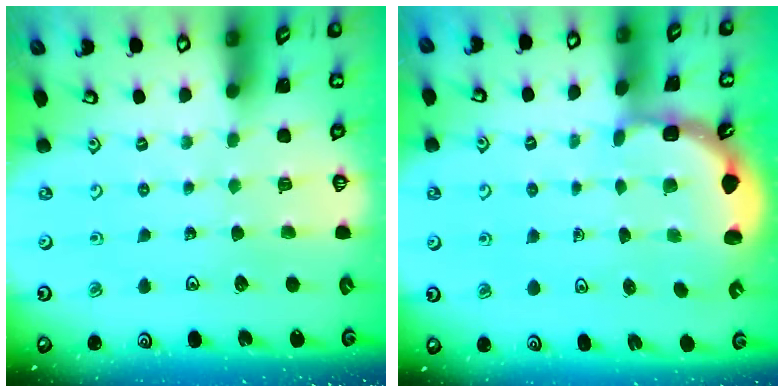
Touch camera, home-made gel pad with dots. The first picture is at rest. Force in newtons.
{"total": 2.0, "press": 1.8, "slide": 0.9}